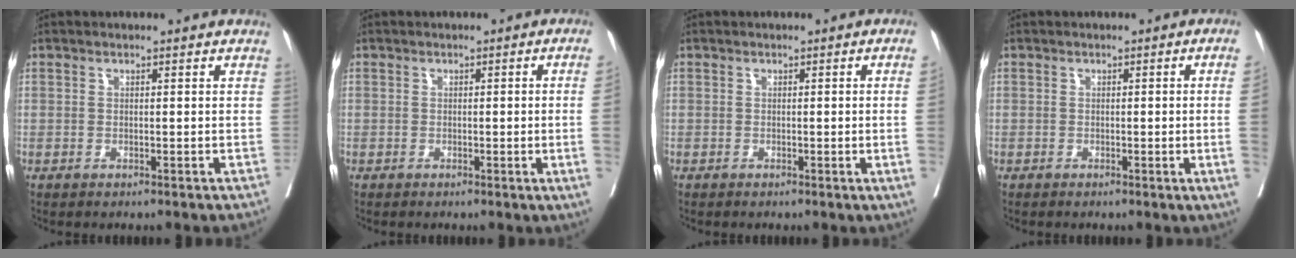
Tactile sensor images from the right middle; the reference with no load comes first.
{"total": 5.0, "force": [-0.5, -1.3, 4.8], "torque": [-0.071, -0.008, -0.002]}
{"total": 3.2, "force": [-0.3, -1.2, 2.9], "torque": [-0.041, -0.007, -0.001]}
{"total": 4.9, "force": [-0.6, -1.7, 4.5], "torque": [-0.059, -0.013, -0.005]}